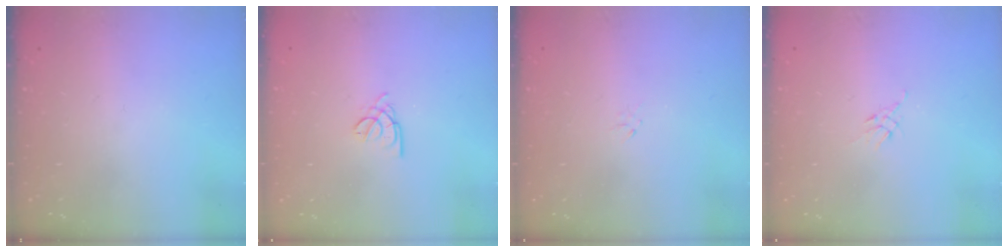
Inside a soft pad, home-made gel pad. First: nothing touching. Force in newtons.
{"total": 2.2, "press": 2.1, "slide": 0.5}
{"total": 0.0}
{"total": 2.6, "press": 2.5, "slide": 0.7}